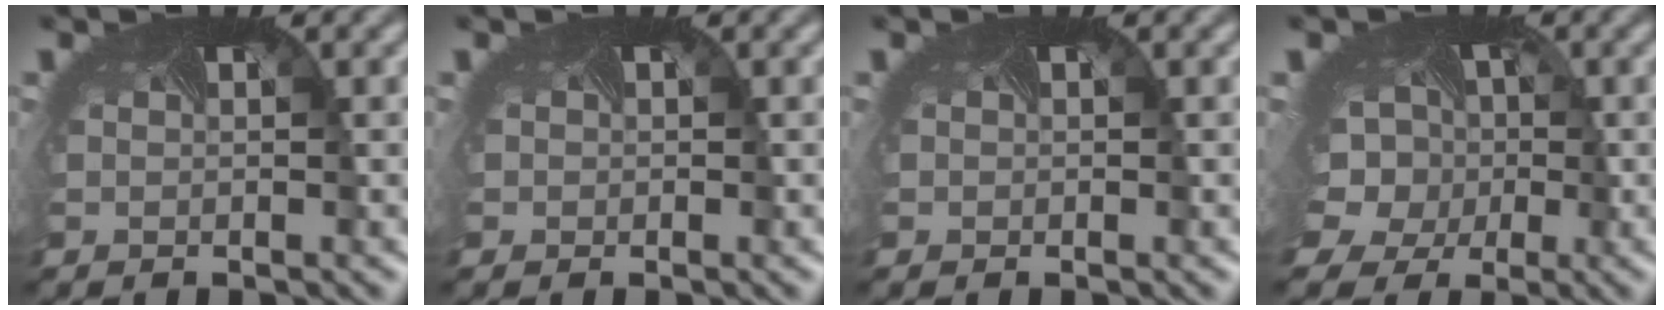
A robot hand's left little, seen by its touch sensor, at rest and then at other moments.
{"total": 1.0, "force": [-0.1, 1.0, 0.1], "torque": [0.002, -0.001, -0.003]}
{"total": 0.6, "force": [-0.1, 0.6, 0.0], "torque": [0.003, -0.001, -0.002]}
{"total": 8.3, "force": [-0.4, 7.1, 4.2], "torque": [-0.072, -0.004, -0.025]}